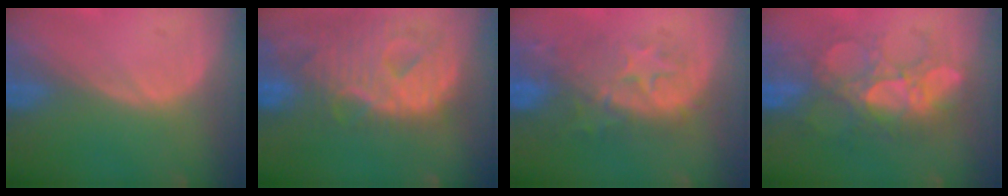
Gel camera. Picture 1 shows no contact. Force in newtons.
{"total": 12.9, "press": 11.0, "slide": 6.8}
{"total": 9.0, "press": 8.7, "slide": 2.2}
{"total": 8.8, "press": 8.6, "slide": 1.5}